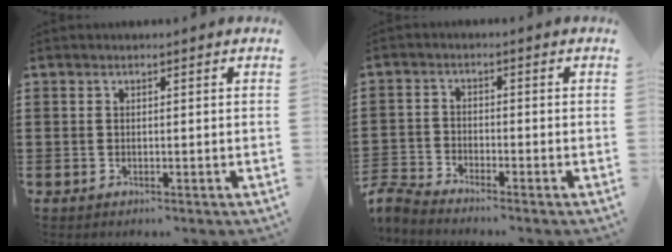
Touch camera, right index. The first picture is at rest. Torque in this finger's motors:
{"motor_torque": [-1.95, 0.19, -1.05, -0.21]}